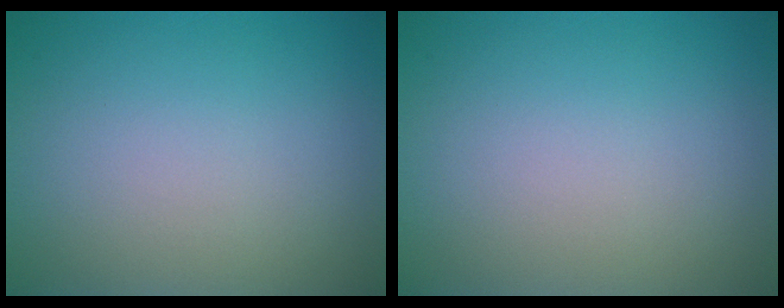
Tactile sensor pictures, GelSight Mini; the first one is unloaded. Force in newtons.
{"total": 0.0}